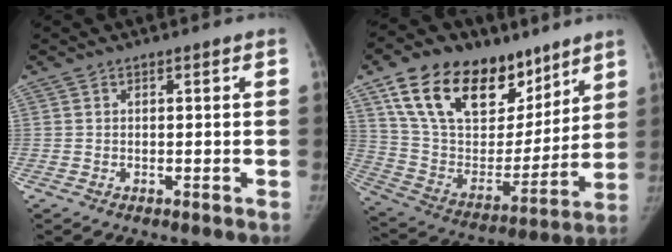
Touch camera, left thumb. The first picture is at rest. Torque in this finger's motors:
{"motor_torque": [1.98, 1.31, 1.82, -0.95, 0.28]}